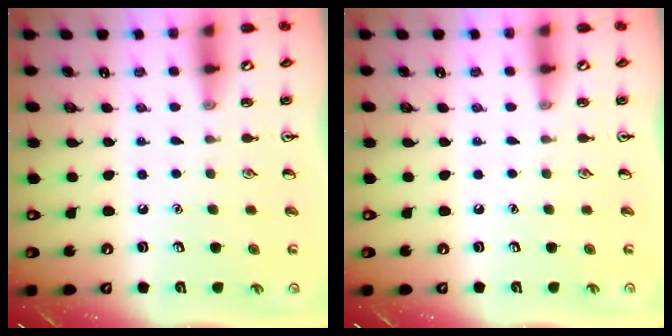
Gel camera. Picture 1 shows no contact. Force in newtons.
{"total": 0.0}